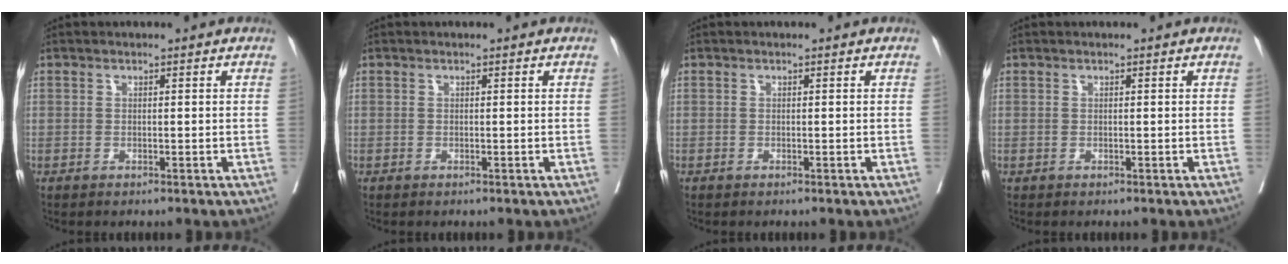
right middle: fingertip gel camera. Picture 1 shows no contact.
{"total": 0.0}
{"total": 0.0}
{"total": 0.0}